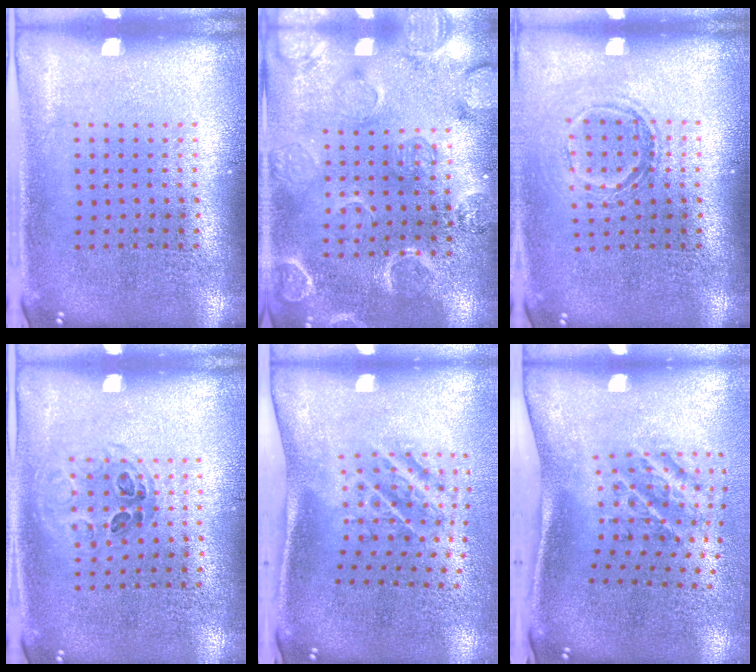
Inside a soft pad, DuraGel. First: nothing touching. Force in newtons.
{"total": 2.4, "press": 2.3, "slide": 0.6}
{"total": 1.3, "press": 1.1, "slide": 0.7}
{"total": 0.9, "press": 0.7, "slide": 0.5}
{"total": 2.1, "press": 1.3, "slide": 1.6}
{"total": 2.4, "press": 1.3, "slide": 2.0}